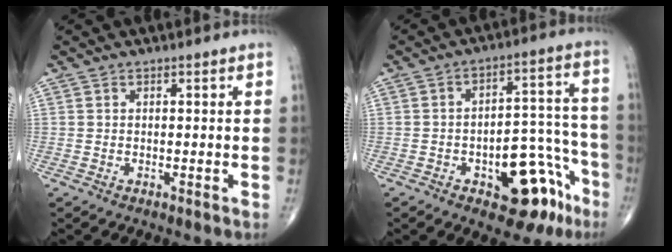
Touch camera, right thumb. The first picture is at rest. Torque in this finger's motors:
{"motor_torque": [1.83, 0.87, 0.77, -0.99, 0.12]}